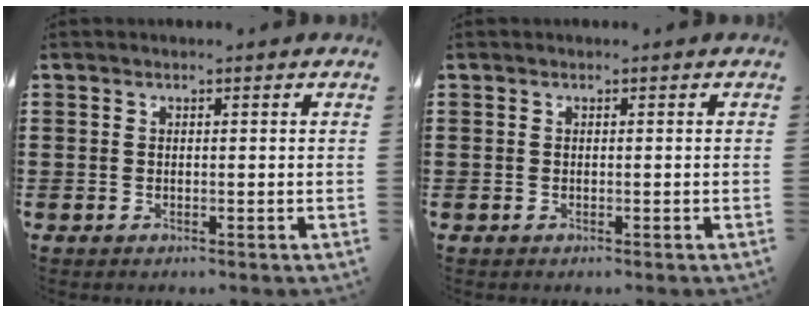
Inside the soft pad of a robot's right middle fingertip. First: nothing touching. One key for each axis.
{"total": 0.0}